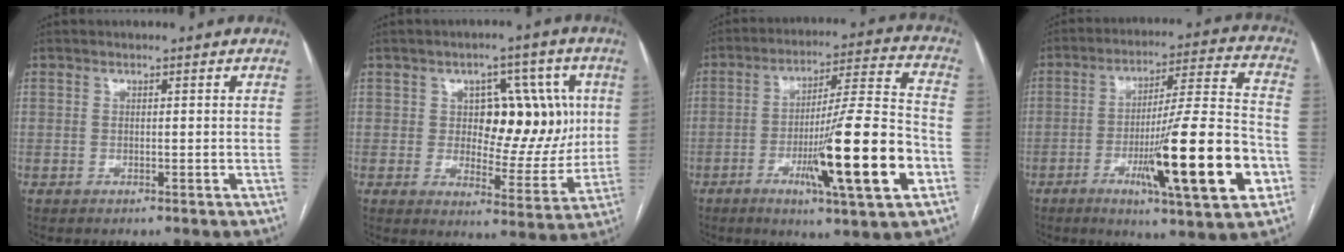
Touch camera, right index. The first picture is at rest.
{"total": 11.9, "force": [2.1, 6.6, 9.7], "torque": [-0.115, 0.020, 0.039]}
{"total": 18.2, "force": [-6.1, 0.4, 17.1], "torque": [-0.277, -0.012, -0.096]}
{"total": 20.0, "force": [-6.8, 1.1, 18.8], "torque": [-0.281, -0.010, -0.102]}